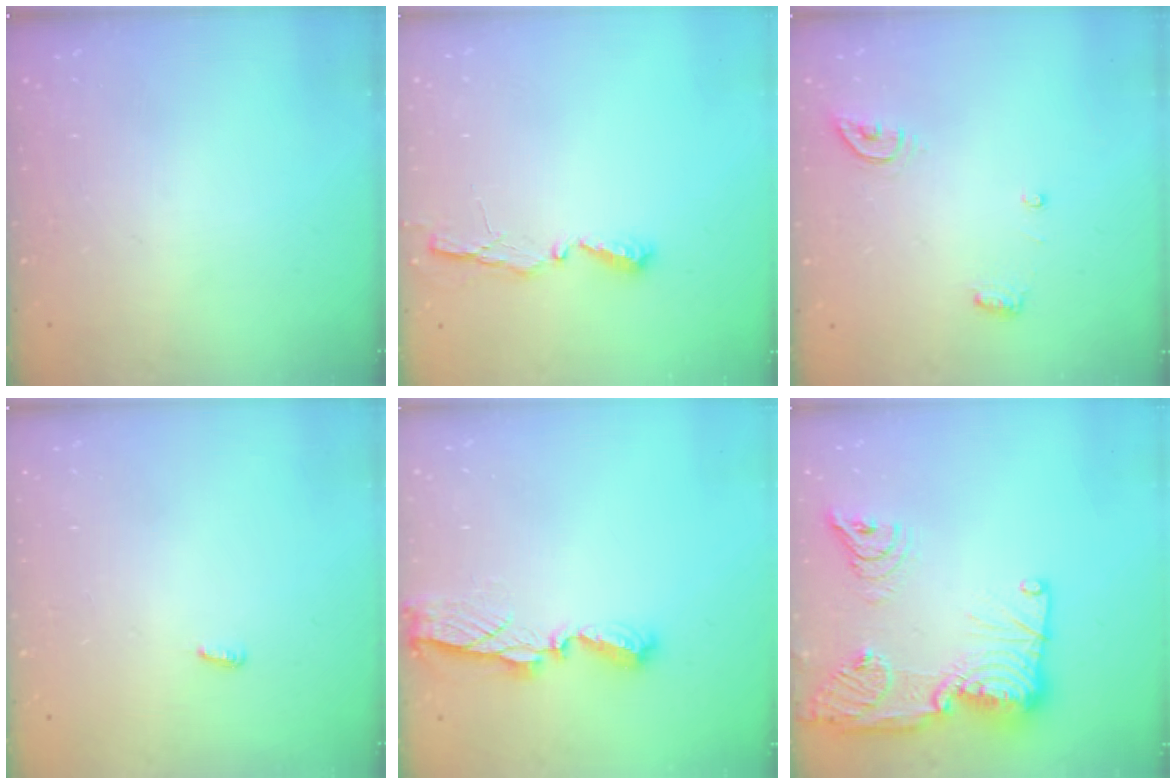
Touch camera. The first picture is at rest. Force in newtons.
{"total": 4.5, "press": 4.5, "slide": 0.4}
{"total": 5.5, "press": 5.5, "slide": 0.2}
{"total": 2.9, "press": 2.9, "slide": 0.2}
{"total": 6.7, "press": 6.7, "slide": 0.2}
{"total": 27.4, "press": 26.4, "slide": 7.2}